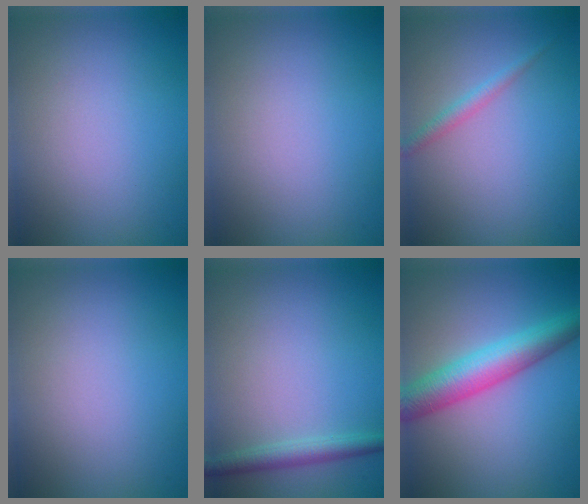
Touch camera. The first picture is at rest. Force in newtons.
{"total": 0.0}
{"total": 1.4, "press": 1.4, "slide": 0.0}
{"total": 0.0}
{"total": 2.2, "press": 2.2, "slide": 0.1}
{"total": 6.4, "press": 6.4, "slide": 0.3}